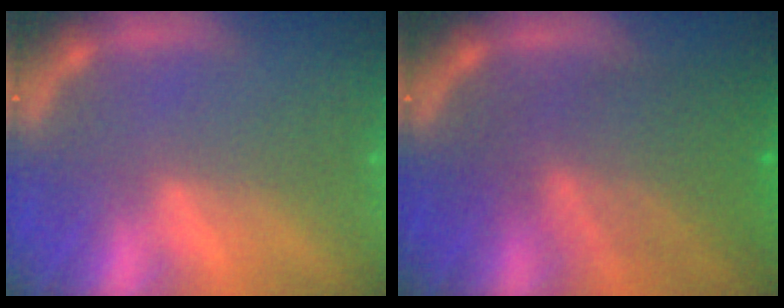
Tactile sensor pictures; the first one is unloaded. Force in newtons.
{"total": 7.5}